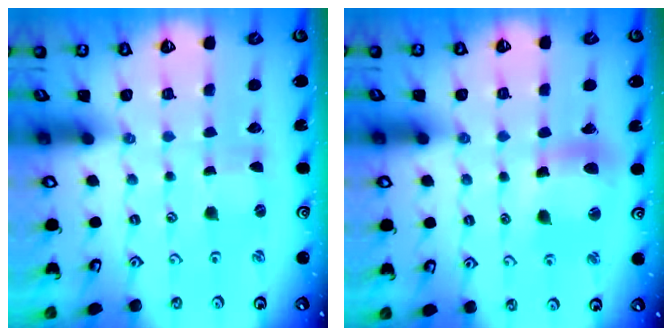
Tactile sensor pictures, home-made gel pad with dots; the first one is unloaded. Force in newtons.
{"total": 11.2, "press": 11.2, "slide": 1.3}